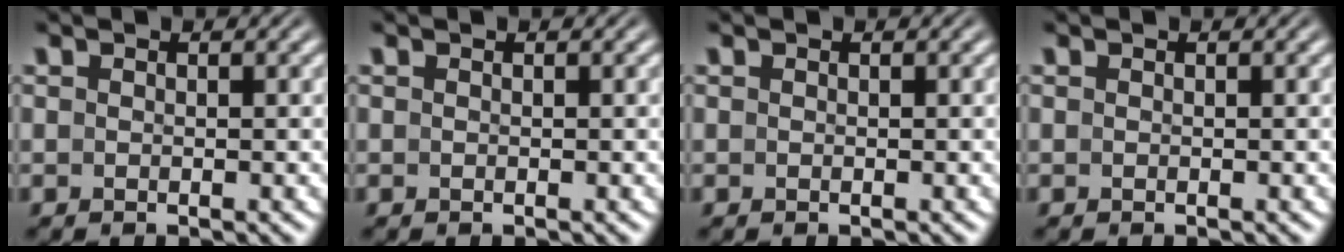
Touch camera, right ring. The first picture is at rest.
{"total": 0.0}
{"total": 0.0}
{"total": 0.0}